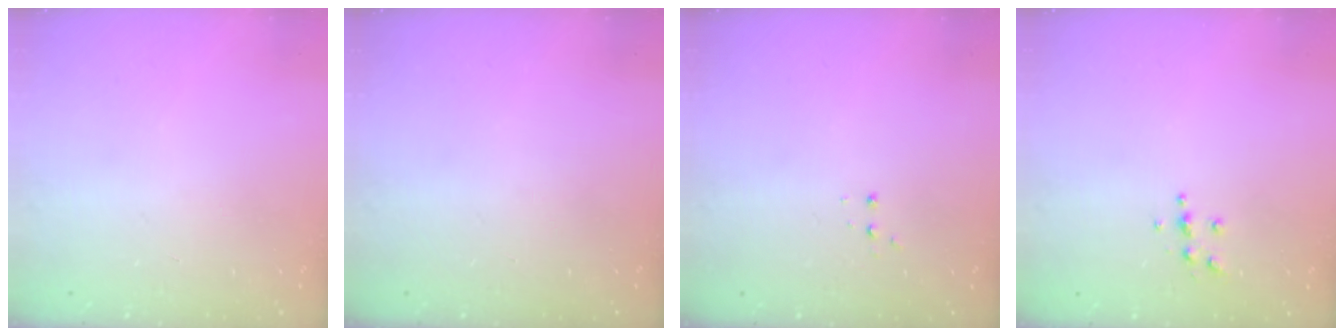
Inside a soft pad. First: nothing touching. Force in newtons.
{"total": 0.0}
{"total": 2.8, "press": 2.8, "slide": 0.5}
{"total": 5.4, "press": 5.4, "slide": 0.5}